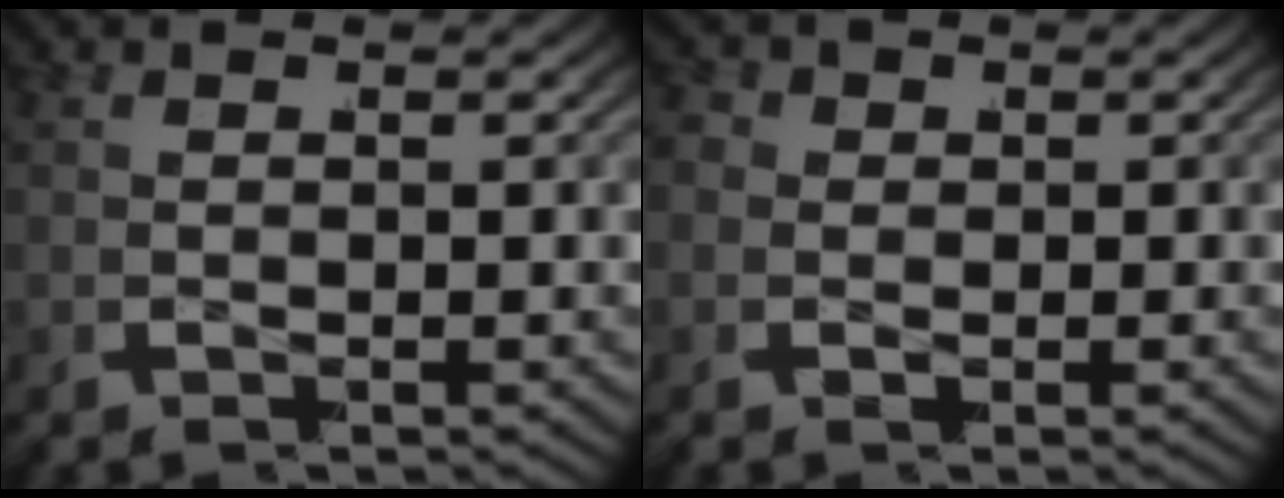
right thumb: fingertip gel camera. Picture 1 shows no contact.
{"total": 2.5, "force": [-0.1, 2.4, 0.8], "torque": [-0.026, -0.014, -0.001]}